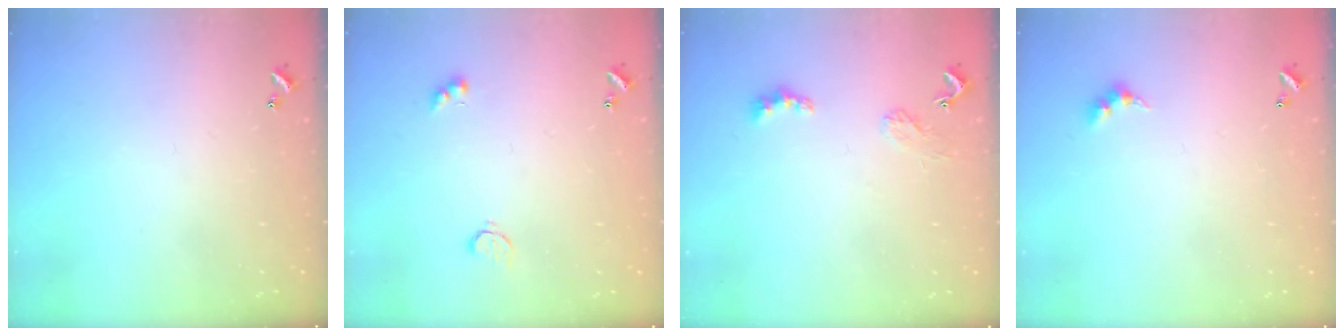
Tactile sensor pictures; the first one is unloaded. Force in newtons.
{"total": 4.5, "press": 4.5, "slide": 0.8}
{"total": 2.4, "press": 2.3, "slide": 0.5}
{"total": 3.0, "press": 2.9, "slide": 0.5}